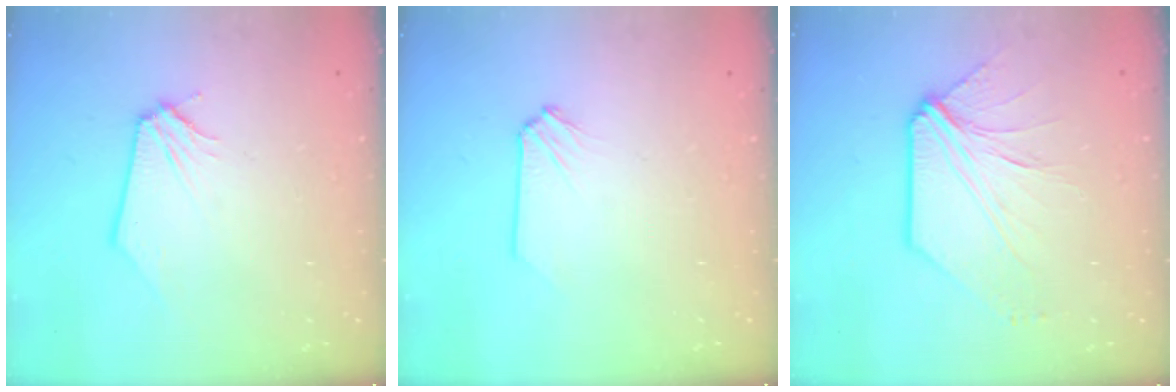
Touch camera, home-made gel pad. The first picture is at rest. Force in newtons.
{"total": 0.0}
{"total": 7.9, "press": 7.8, "slide": 1.3}